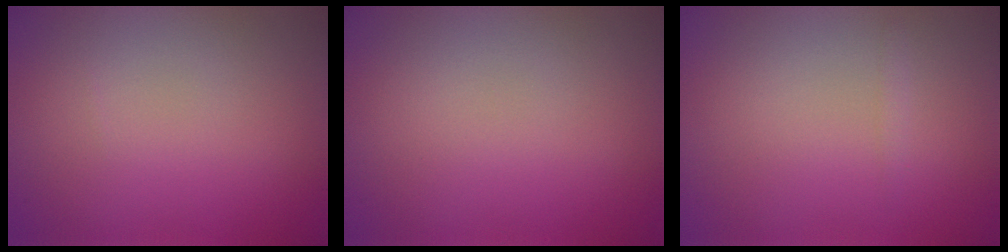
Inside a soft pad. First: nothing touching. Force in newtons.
{"total": 0.0}
{"total": 0.5, "press": 0.5, "slide": 0.0}